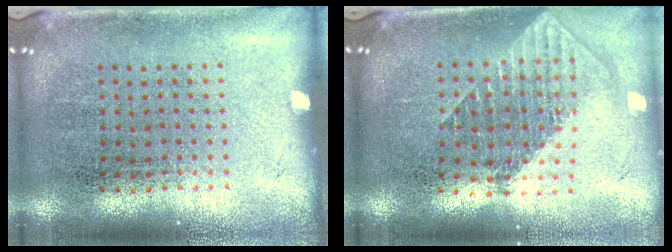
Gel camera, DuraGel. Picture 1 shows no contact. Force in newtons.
{"total": 1.9, "press": 1.5, "slide": 1.1}